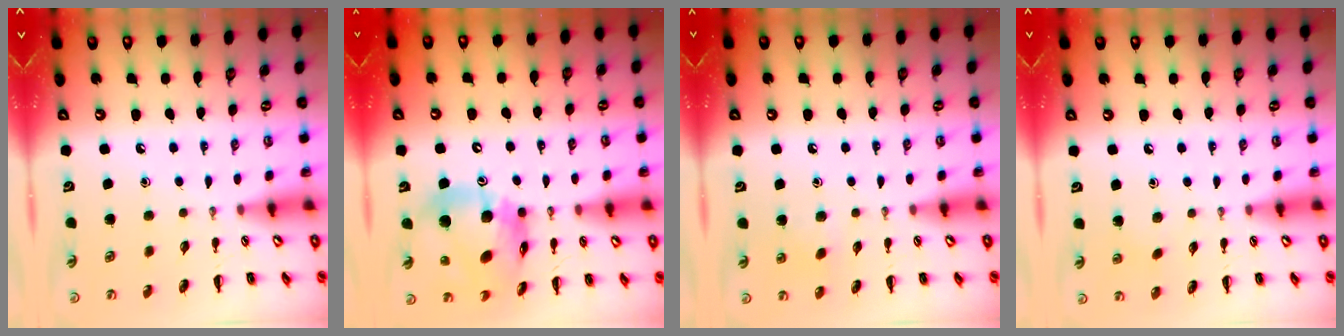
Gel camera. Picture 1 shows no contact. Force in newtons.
{"total": 15.4, "press": 14.7, "slide": 4.6}
{"total": 5.1, "press": 4.9, "slide": 1.4}
{"total": 5.5, "press": 5.2, "slide": 1.6}